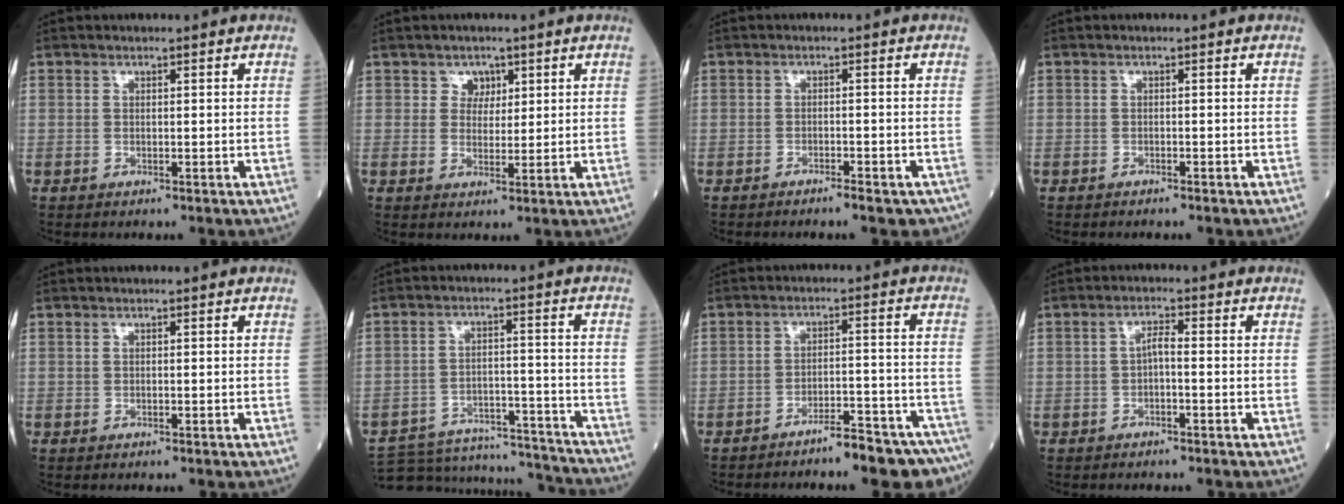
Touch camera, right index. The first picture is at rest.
{"total": 2.5, "force": [1.4, 2.0, 0.6], "torque": [-0.001, -0.001, 0.020]}
{"total": 4.4, "force": [-3.6, 1.3, 2.2], "torque": [-0.018, 0.000, -0.041]}
{"total": 1.0, "force": [-0.8, 0.2, 0.4], "torque": [-0.011, -0.002, -0.009]}
{"total": 0.0}
{"total": 16.9, "force": [-16.5, 3.0, 2.6], "torque": [-0.051, 0.023, -0.226]}
{"total": 9.4, "force": [-8.0, 0.9, 4.8], "torque": [-0.042, 0.027, -0.114]}
{"total": 1.9, "force": [-0.5, 0.3, 1.8], "torque": [-0.030, 0.004, -0.012]}